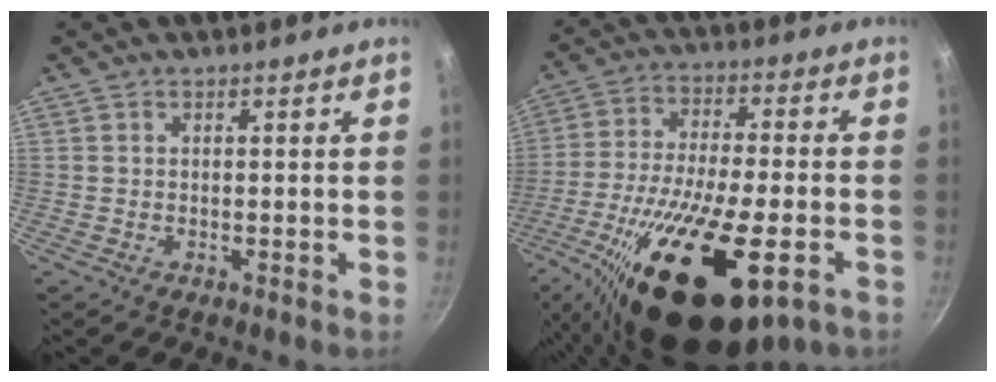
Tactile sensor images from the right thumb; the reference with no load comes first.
{"total": 25.3, "force": [-10.5, 9.3, 21.0], "torque": [-0.359, 0.008, -0.174]}